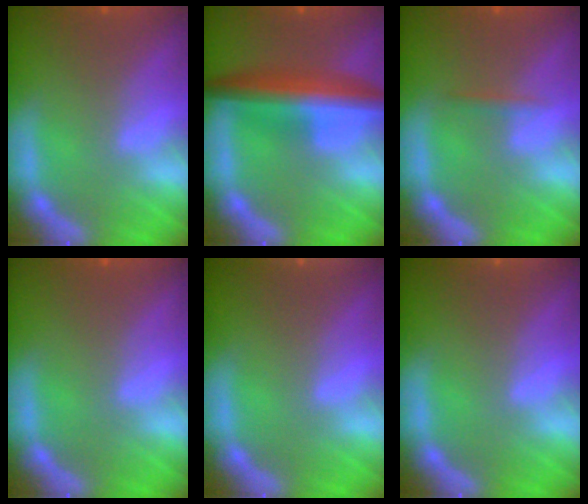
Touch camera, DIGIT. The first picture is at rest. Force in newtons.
{"total": 7.0}
{"total": 0.9}
{"total": 0.0}
{"total": 2.9}
{"total": 1.4}